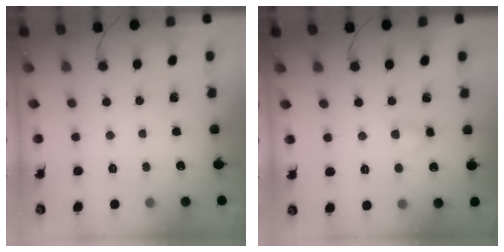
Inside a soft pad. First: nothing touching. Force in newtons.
{"total": 3.8, "press": 3.6, "slide": 1.2}